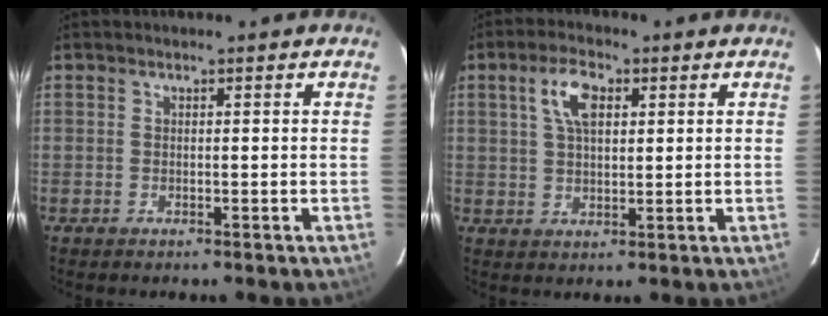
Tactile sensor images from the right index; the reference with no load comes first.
{"total": 6.2, "force": [2.3, 3.1, 4.9], "torque": [-0.093, 0.014, 0.042]}